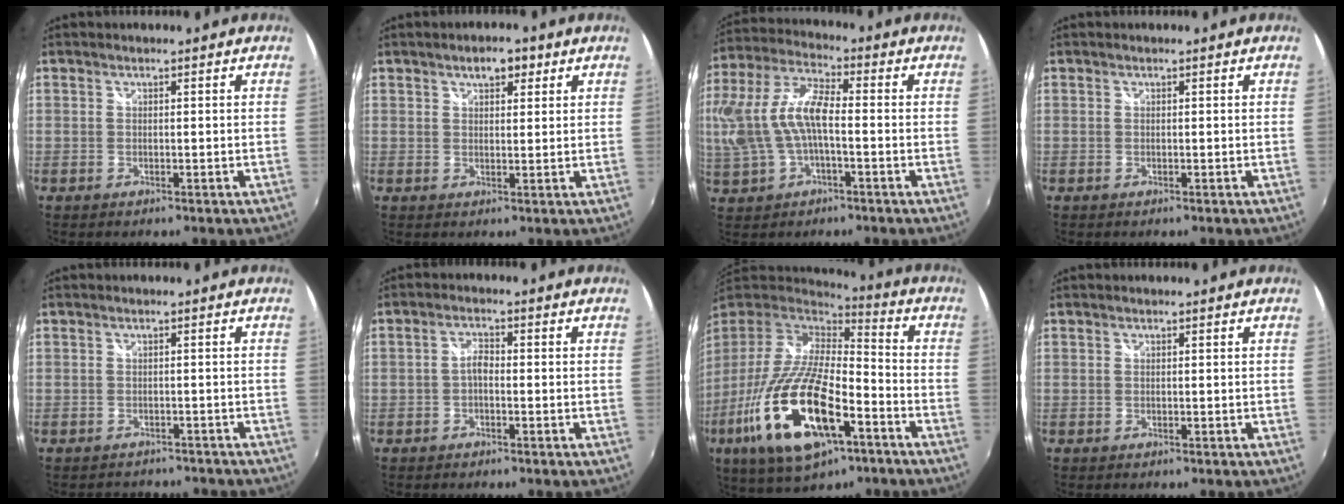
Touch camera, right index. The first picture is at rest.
{"total": 3.8, "force": [2.1, 2.0, 2.4], "torque": [-0.033, 0.012, 0.033]}
{"total": 13.0, "force": [-1.3, 5.7, 11.6], "torque": [-0.237, 0.009, -0.020]}
{"total": 0.0}
{"total": 6.1, "force": [-5.3, 2.5, 1.6], "torque": [-0.029, -0.004, -0.067]}
{"total": 2.2, "force": [-0.9, 1.1, 1.7], "torque": [-0.038, 0.007, -0.019]}
{"total": 25.3, "force": [-11.4, 9.4, 20.5], "torque": [-0.415, -0.058, -0.204]}
{"total": 0.0}